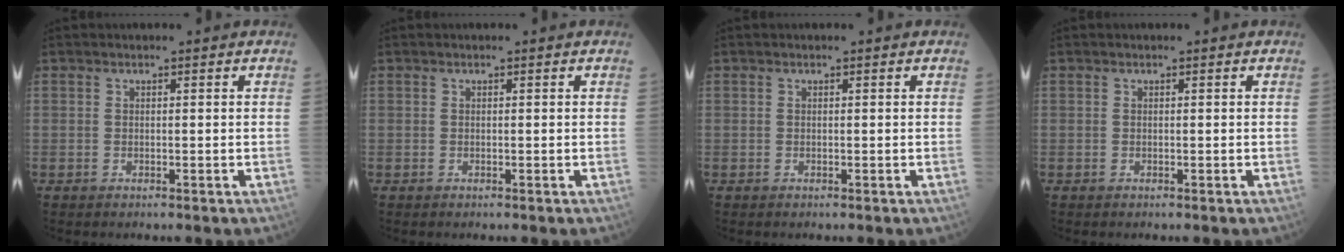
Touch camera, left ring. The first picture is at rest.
{"total": 0.0}
{"total": 0.0}
{"total": 0.0}